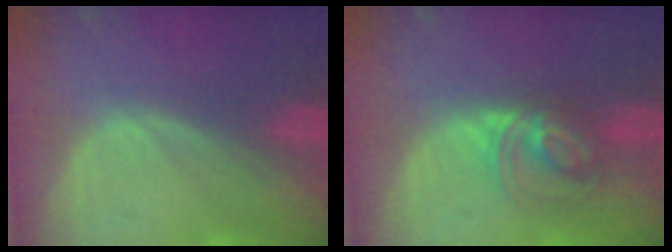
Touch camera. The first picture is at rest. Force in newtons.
{"total": 5.4, "press": 5.4, "slide": 0.5}